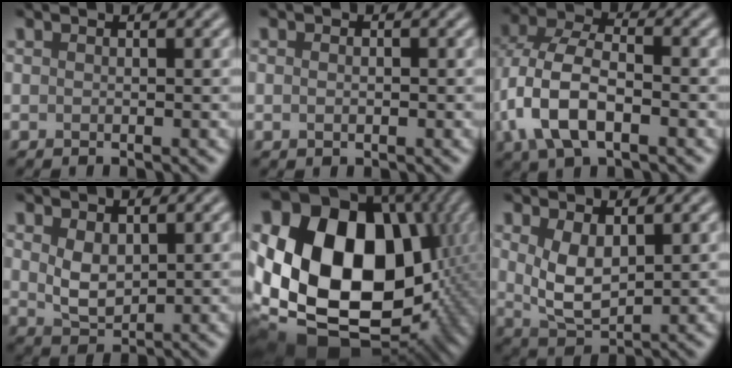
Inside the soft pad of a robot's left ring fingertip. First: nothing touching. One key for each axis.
{"total": 1.0, "fx": 0.0, "fy": 0.6, "fz": 0.8, "tx": -0.011, "ty": -0.001, "tz": -0.002}
{"total": 7.9, "fx": -2.3, "fy": 4.5, "fz": 6.1, "tx": -0.138, "ty": 0.001, "tz": -0.053}
{"total": 2.9, "fx": 0.9, "fy": 1.8, "fz": 2.1, "tx": -0.049, "ty": -0.004, "tz": 0.024}
{"total": 22.3, "fx": 0.5, "fy": 16.8, "fz": 14.7, "tx": -0.313, "ty": -0.015, "tz": 0.033}
{"total": 4.0, "fx": 1.2, "fy": 2.1, "fz": 3.2, "tx": -0.074, "ty": -0.006, "tz": 0.028}